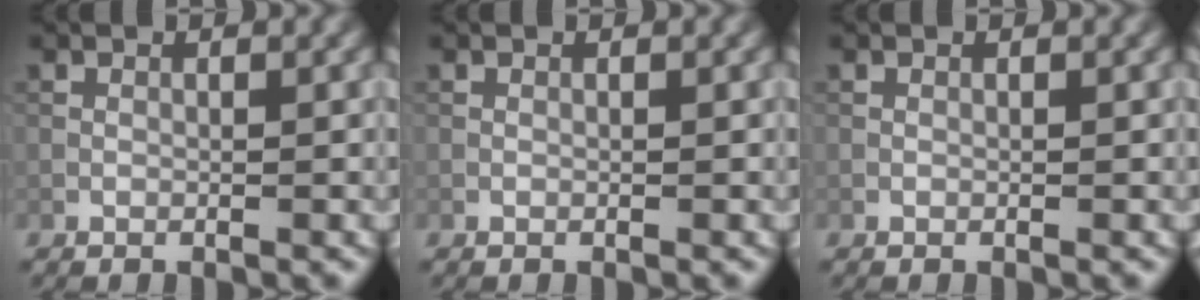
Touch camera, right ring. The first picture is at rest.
{"total": 0.0}
{"total": 0.0}